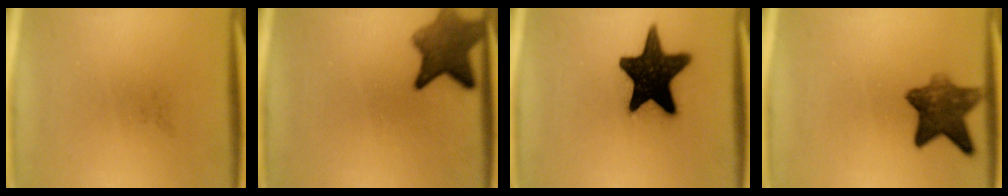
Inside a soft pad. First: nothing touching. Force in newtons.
{"total": 7.5}
{"total": 17.9}
{"total": 8.2}